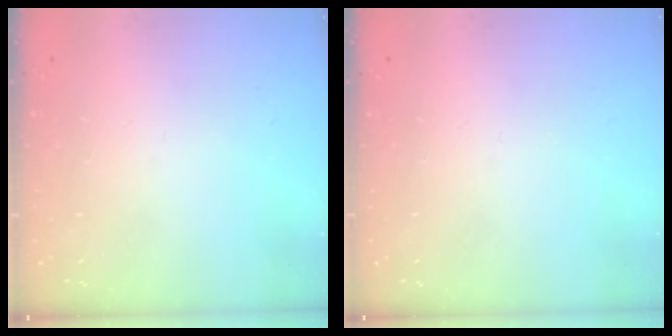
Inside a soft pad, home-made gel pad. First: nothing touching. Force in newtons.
{"total": 0.0}